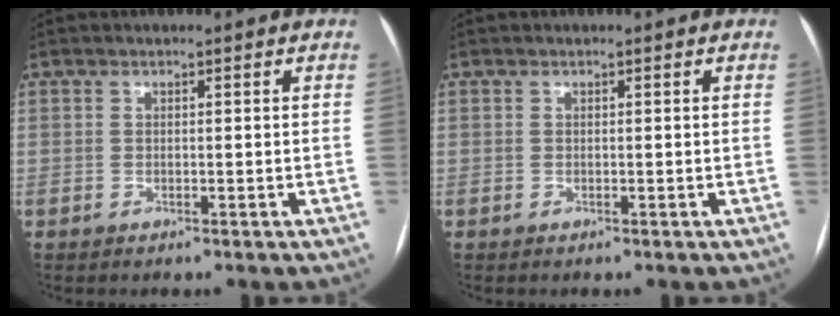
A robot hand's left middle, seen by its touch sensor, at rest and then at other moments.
{"total": 0.0}